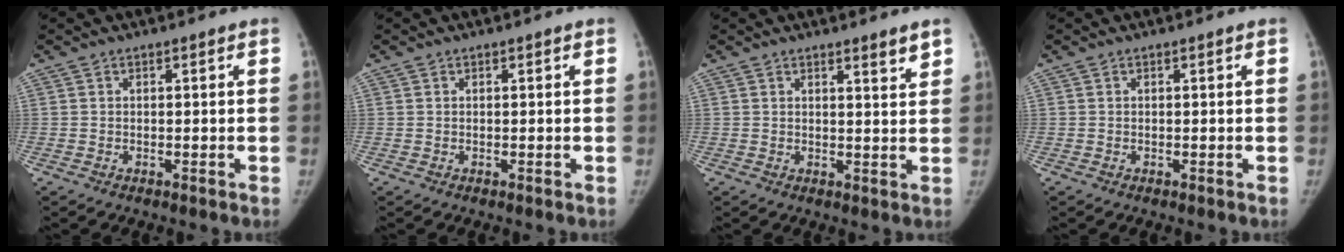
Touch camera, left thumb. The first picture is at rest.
{"total": 0.0}
{"total": 2.9, "force": [2.2, 0.3, 1.8], "torque": [-0.021, -0.019, 0.031]}
{"total": 0.0}